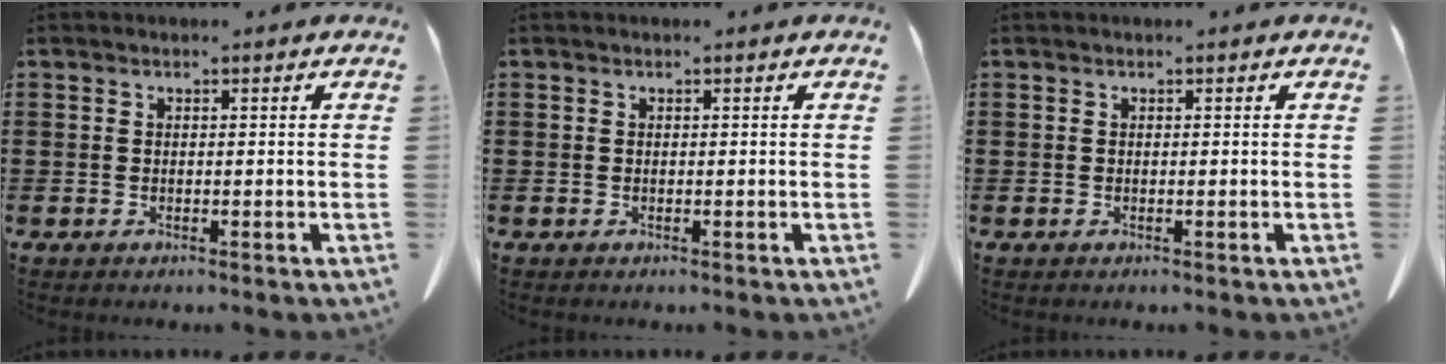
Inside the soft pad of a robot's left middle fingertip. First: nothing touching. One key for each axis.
{"total": 0.0}
{"total": 0.0}